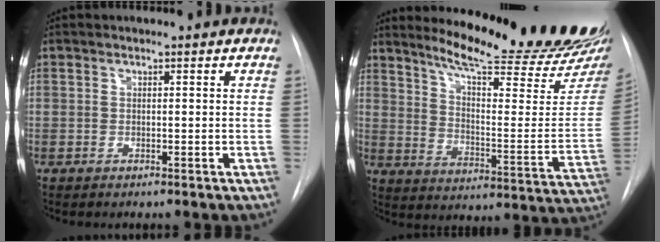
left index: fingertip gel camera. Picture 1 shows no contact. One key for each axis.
{"total": 22.8, "fx": 20.3, "fy": 0.6, "fz": 10.4, "tx": -0.154, "ty": -0.112, "tz": 0.267}